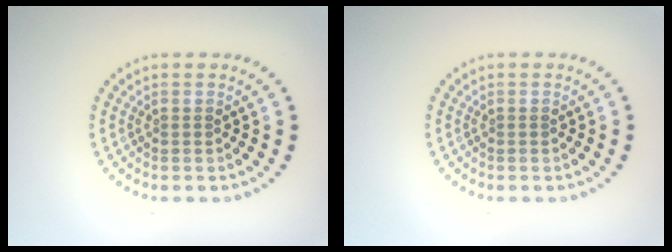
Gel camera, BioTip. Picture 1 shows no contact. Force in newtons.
{"total": 0.0}